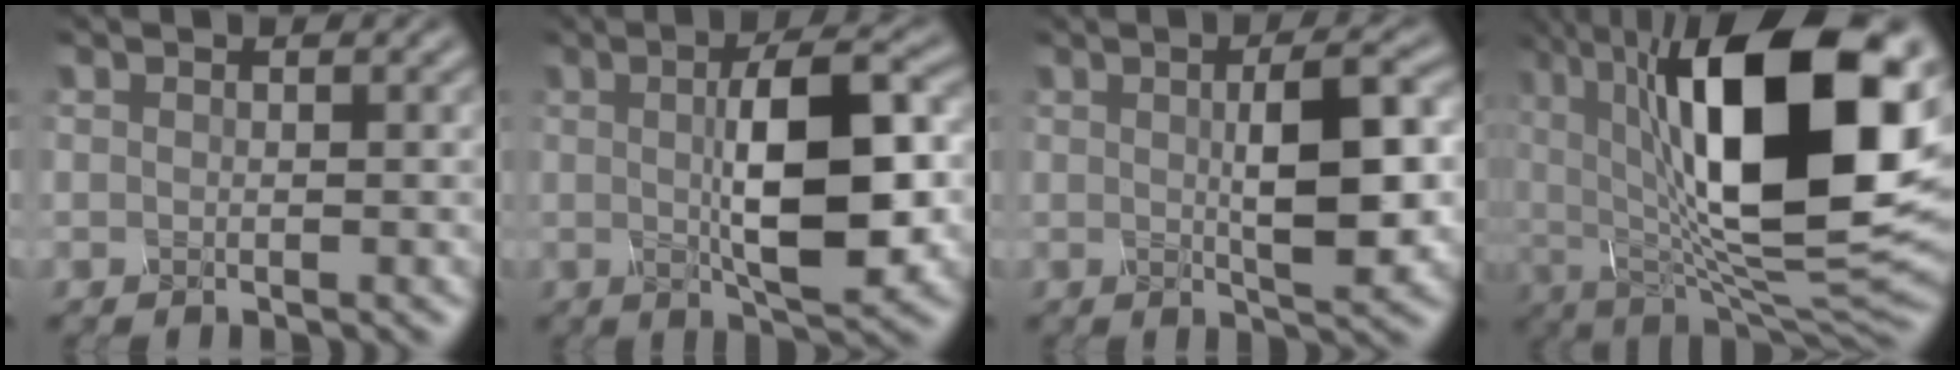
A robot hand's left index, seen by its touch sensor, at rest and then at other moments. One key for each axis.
{"total": 9.1, "fx": 0.5, "fy": 2.7, "fz": 8.7, "tx": -0.132, "ty": 0.005, "tz": 0.004}
{"total": 6.3, "fx": 0.6, "fy": 1.7, "fz": 6.0, "tx": -0.095, "ty": 0.004, "tz": 0.008}
{"total": 17.9, "fx": 4.6, "fy": 7.3, "fz": 15.8, "tx": -0.256, "ty": -0.004, "tz": 0.074}